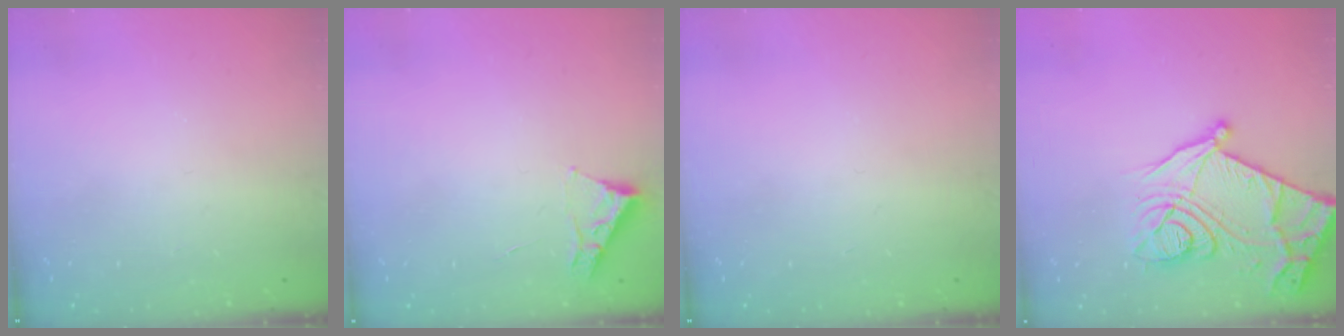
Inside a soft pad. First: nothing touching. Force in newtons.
{"total": 3.4, "press": 3.3, "slide": 0.5}
{"total": 0.0}
{"total": 22.3, "press": 22.3, "slide": 0.4}